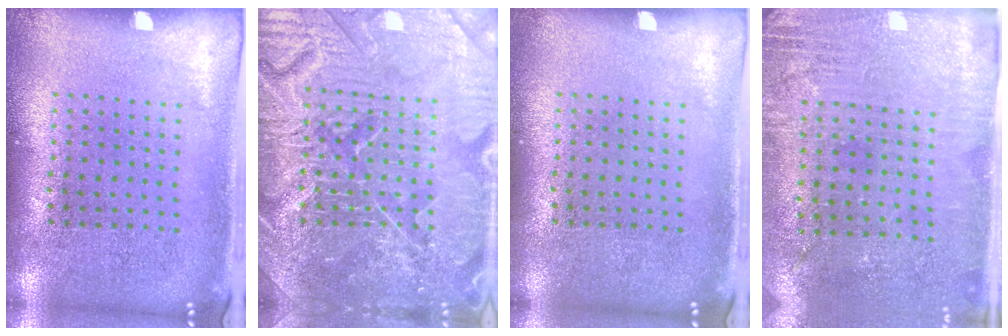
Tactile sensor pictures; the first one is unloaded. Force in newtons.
{"total": 6.8, "press": 6.8, "slide": 0.8}
{"total": 0.0}
{"total": 2.8, "press": 2.5, "slide": 1.2}